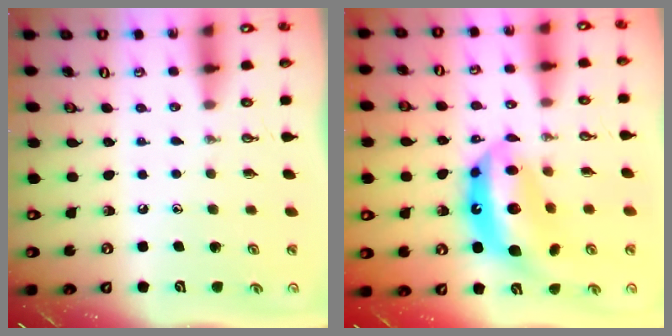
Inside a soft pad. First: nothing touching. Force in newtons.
{"total": 15.9, "press": 15.8, "slide": 1.3}